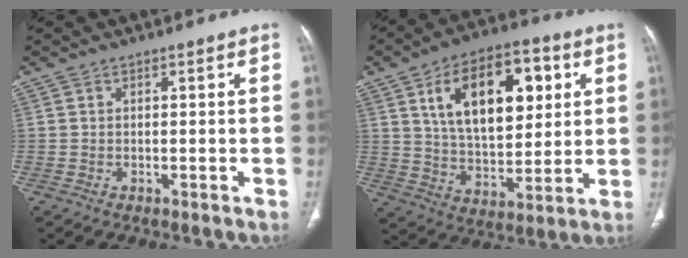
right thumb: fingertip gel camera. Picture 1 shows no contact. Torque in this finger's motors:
{"motor_torque": [-1.12, 2.74, 0.97, 0.95, 0.18]}